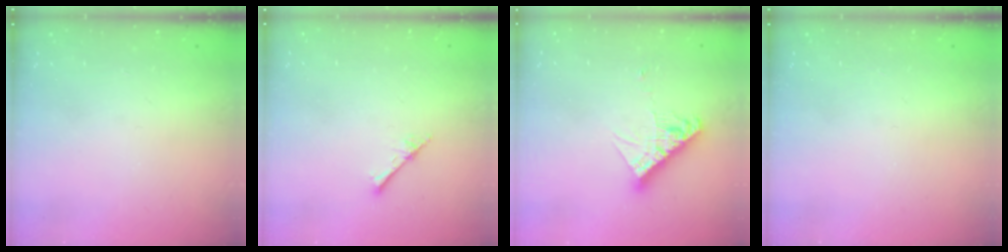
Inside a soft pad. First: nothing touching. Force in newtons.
{"total": 2.6, "press": 2.6, "slide": 0.3}
{"total": 9.5, "press": 9.4, "slide": 0.8}
{"total": 0.0}